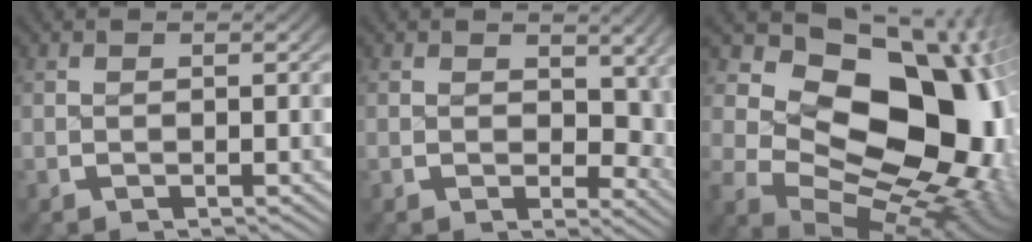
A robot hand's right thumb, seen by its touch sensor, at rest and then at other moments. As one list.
[{"total": 3.8, "force": [1.6, 2.4, 2.5], "torque": [-0.019, -0.012, 0.029]}, {"total": 20.7, "force": [0.2, 13.1, 16.0], "torque": [-0.276, -0.061, 0.032]}]